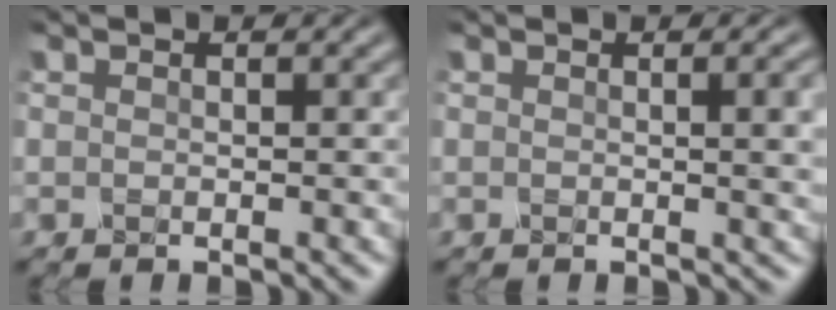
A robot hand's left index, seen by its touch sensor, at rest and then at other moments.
{"total": 2.7, "force": [0.4, 0.7, 2.5], "torque": [-0.040, -0.001, 0.010]}